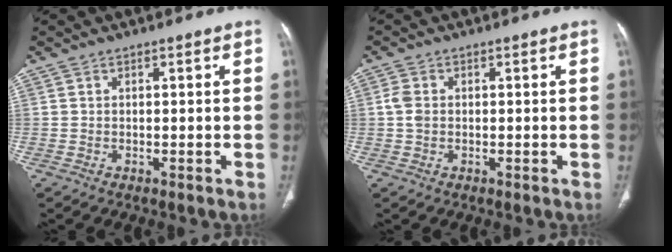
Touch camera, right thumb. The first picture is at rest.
{"total": 2.4, "force": [0.1, 1.7, 1.7], "torque": [-0.043, 0.003, -0.001]}